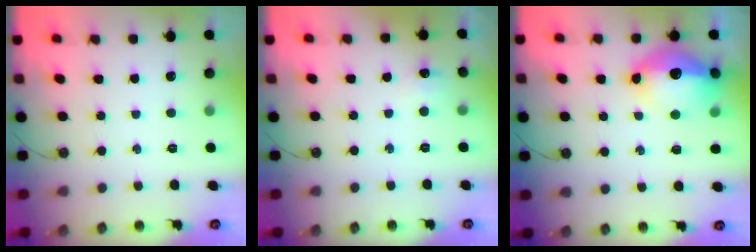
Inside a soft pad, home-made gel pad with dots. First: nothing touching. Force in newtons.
{"total": 5.3, "press": 5.2, "slide": 0.7}
{"total": 15.0, "press": 14.9, "slide": 1.7}